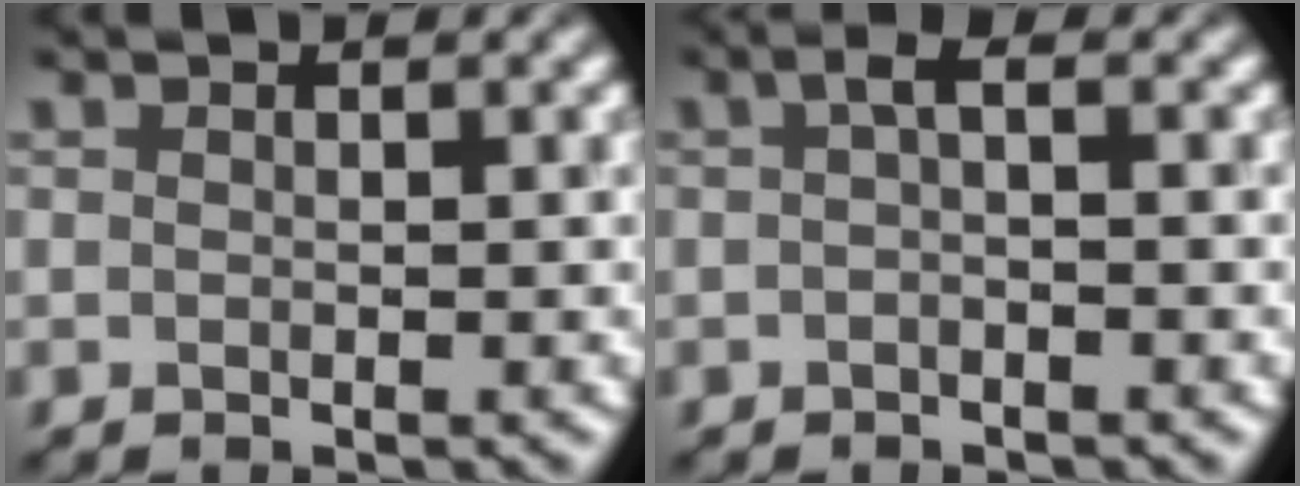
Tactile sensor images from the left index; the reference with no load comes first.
{"total": 1.0, "force": [0.0, 0.1, 1.0], "torque": [-0.018, 0.004, 0.000]}